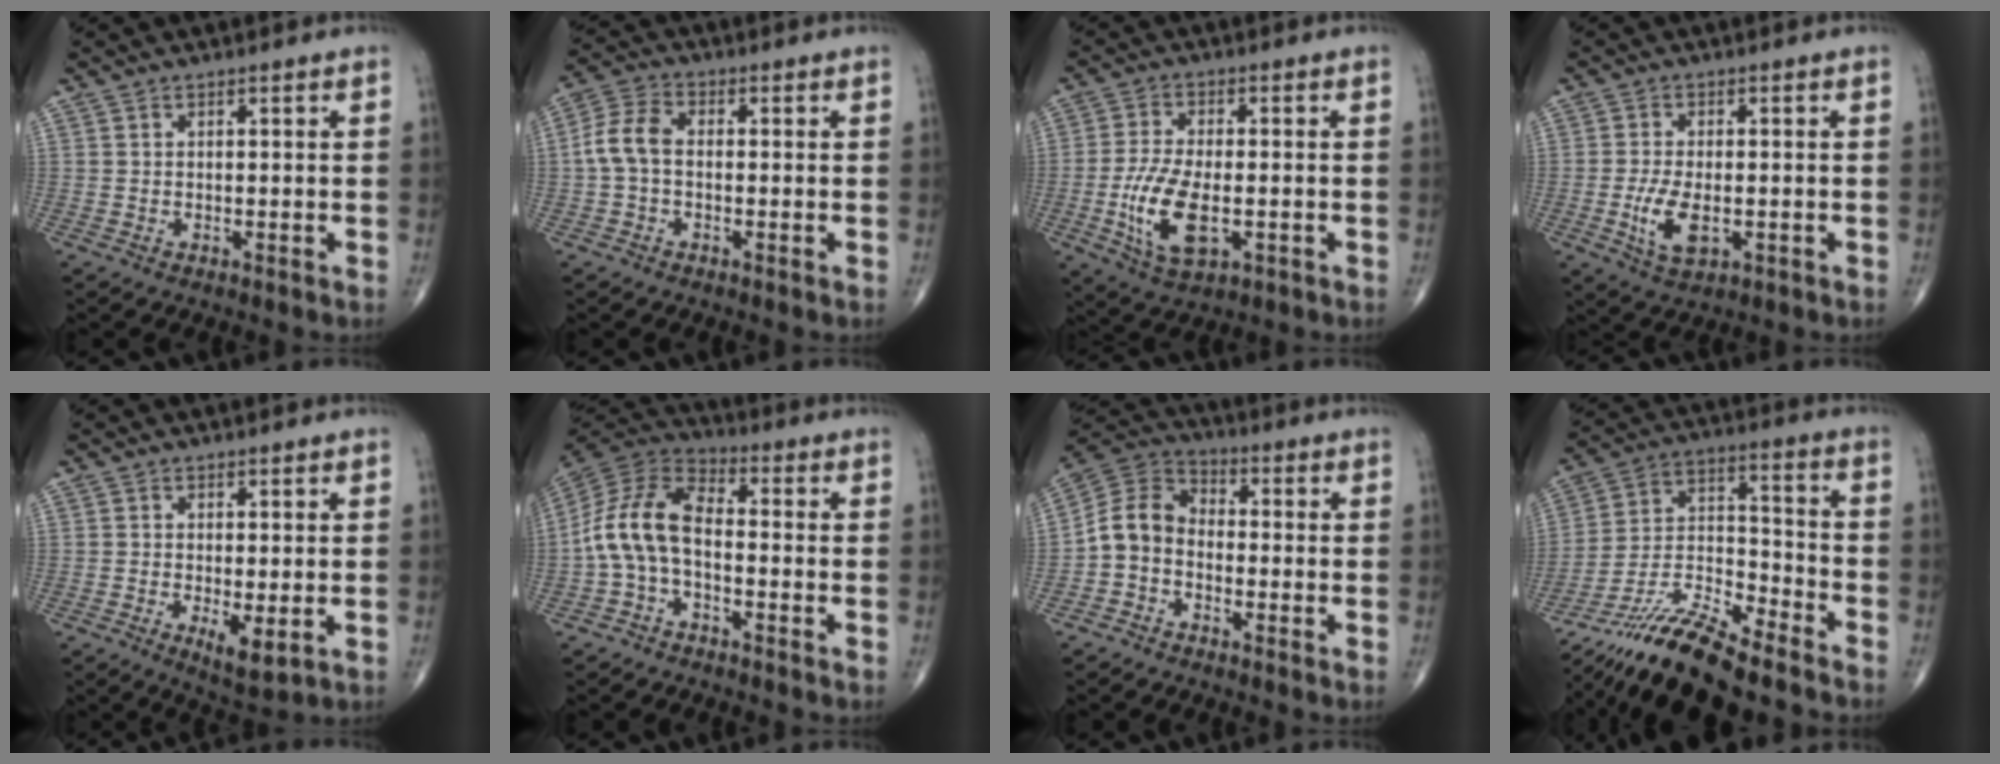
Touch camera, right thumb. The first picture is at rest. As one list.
[{"total": 6.4, "force": [-0.5, 4.0, 4.9], "torque": [-0.102, 0.020, -0.019]}, {"total": 11.1, "force": [-2.6, 5.2, 9.4], "torque": [-0.188, -0.002, -0.043]}, {"total": 6.5, "force": [-1.6, 3.2, 5.4], "torque": [-0.106, -0.004, -0.024]}, {"total": 4.9, "force": [-1.1, 1.7, 4.5], "torque": [-0.075, -0.016, -0.015]}, {"total": 11.1, "force": [-2.1, 6.1, 9.0], "torque": [-0.179, 0.039, -0.054]}, {"total": 7.8, "force": [-2.3, 6.0, 4.5], "torque": [-0.076, 0.041, -0.064]}, {"total": 16.1, "force": [-13.7, 3.1, 7.9], "torque": [-0.142, 0.071, -0.253]}]